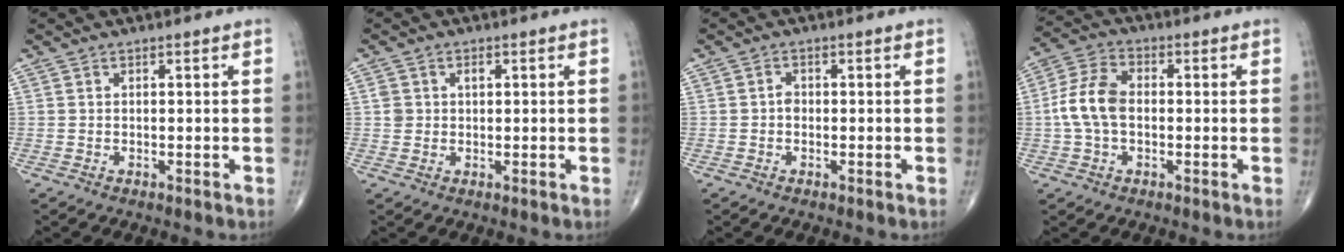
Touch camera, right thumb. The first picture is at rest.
{"total": 2.4, "force": [0.6, 2.0, 1.2], "torque": [-0.010, -0.002, 0.013]}
{"total": 1.3, "force": [-0.3, 1.0, 0.8], "torque": [-0.005, 0.004, -0.008]}
{"total": 8.8, "force": [-0.5, 5.5, 6.8], "torque": [-0.142, 0.024, -0.018]}